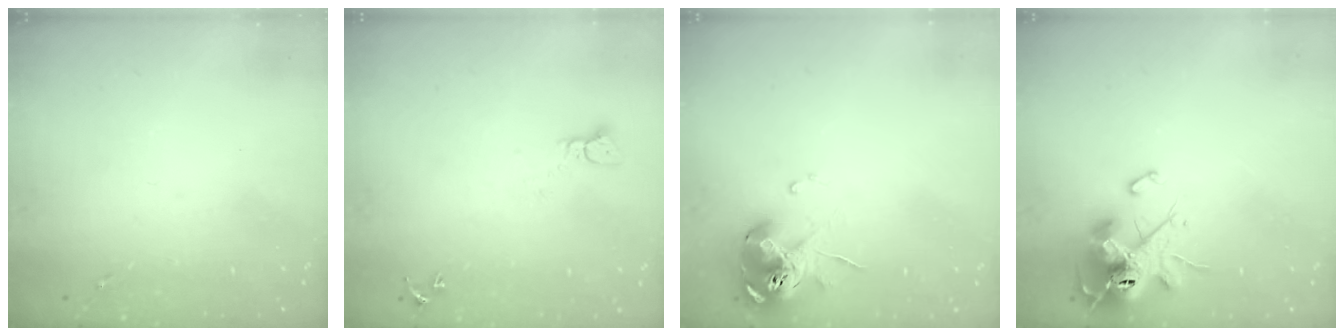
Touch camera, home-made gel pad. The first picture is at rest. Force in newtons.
{"total": 2.1, "press": 2.1, "slide": 0.2}
{"total": 10.5, "press": 10.4, "slide": 1.3}
{"total": 13.9, "press": 13.8, "slide": 1.3}